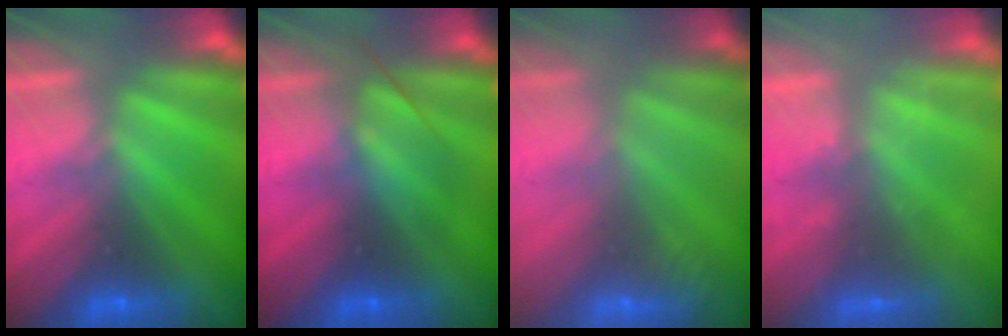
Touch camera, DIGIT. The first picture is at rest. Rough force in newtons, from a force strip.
{"total": 2.4}
{"total": 2.4}
{"total": 2.3}